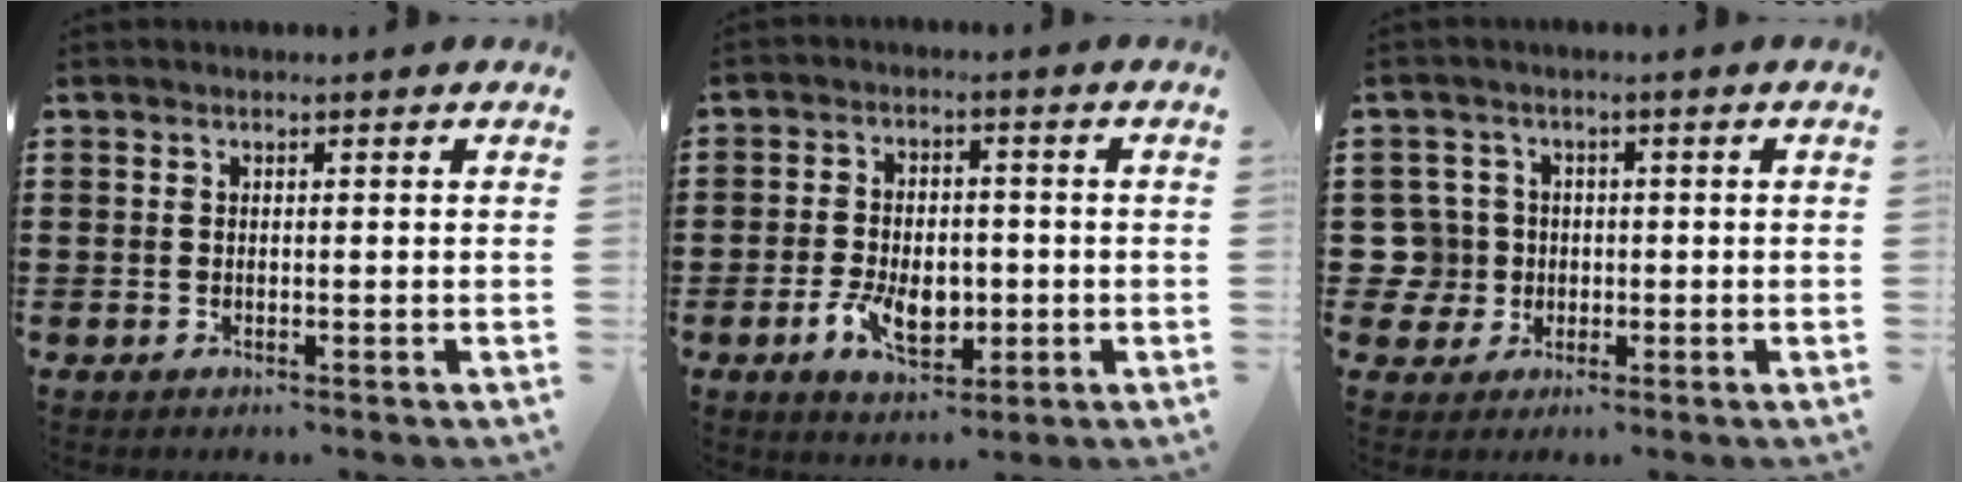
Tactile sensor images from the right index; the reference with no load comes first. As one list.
[{"total": 6.8, "force": [-1.8, 4.3, 5.0], "torque": [-0.089, 0.004, -0.033]}, {"total": 5.1, "force": [-0.3, 5.0, 1.1], "torque": [-0.057, 0.010, -0.009]}]